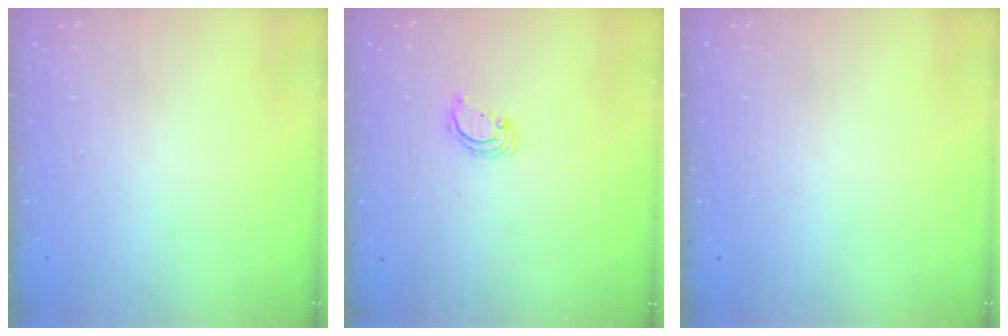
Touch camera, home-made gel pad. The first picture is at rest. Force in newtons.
{"total": 2.2, "press": 2.2, "slide": 0.2}
{"total": 0.0}